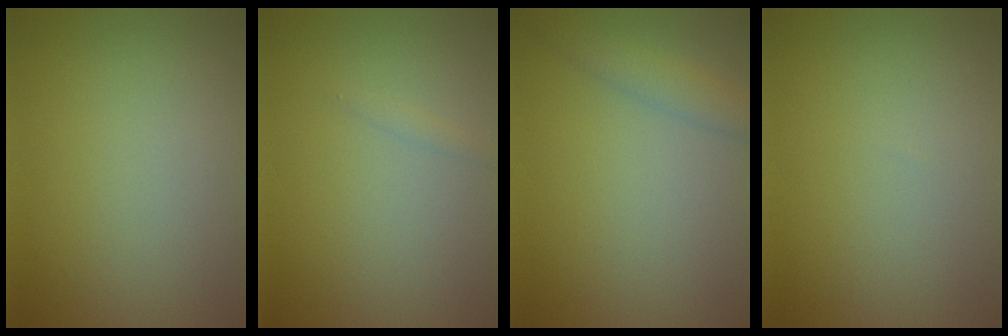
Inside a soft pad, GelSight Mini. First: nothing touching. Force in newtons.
{"total": 0.5, "press": 0.5, "slide": 0.0}
{"total": 2.1, "press": 2.1, "slide": 0.1}
{"total": 0.0}